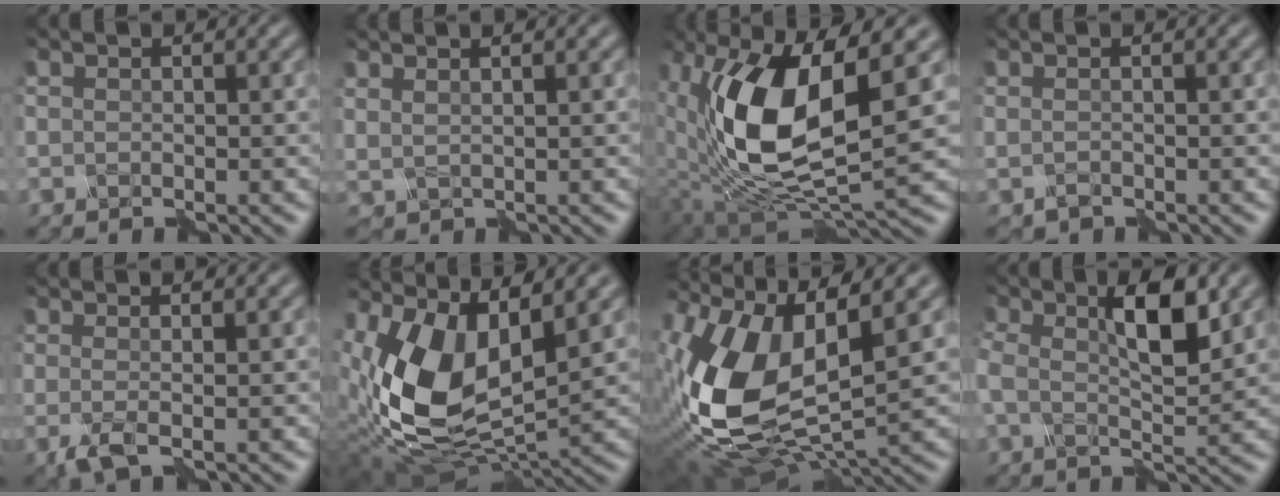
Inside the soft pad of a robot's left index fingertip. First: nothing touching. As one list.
[{"total": 2.4, "force": [1.6, 0.7, 1.7], "torque": [-0.016, 0.002, 0.016]}, {"total": 11.2, "force": [1.4, 4.9, 9.9], "torque": [-0.198, -0.001, 0.026]}, {"total": 1.0, "force": [-0.1, 0.1, 1.0], "torque": [-0.018, 0.003, -0.003]}, {"total": 2.4, "force": [-0.4, 0.4, 2.4], "torque": [-0.039, 0.003, -0.010]}, {"total": 11.1, "force": [2.3, 6.0, 9.1], "torque": [-0.210, -0.022, 0.052]}, {"total": 11.5, "force": [2.1, 5.6, 9.8], "torque": [-0.227, -0.016, 0.046]}, {"total": 5.9, "force": [1.2, 2.2, 5.3], "torque": [-0.099, 0.006, 0.018]}]